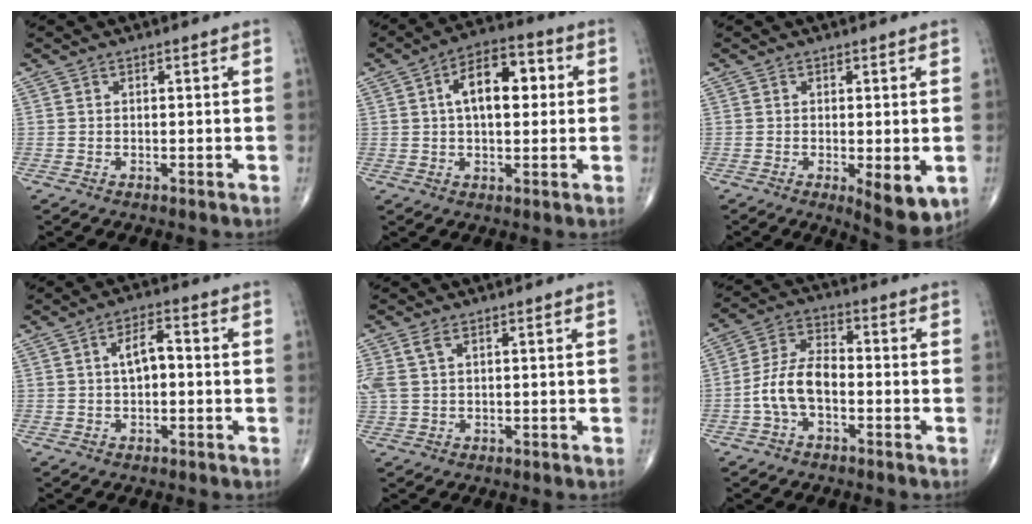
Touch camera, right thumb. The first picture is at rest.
{"total": 11.5, "force": [2.1, 6.1, 9.4], "torque": [-0.130, 0.021, 0.026]}
{"total": 6.8, "force": [-1.7, 2.3, 6.2], "torque": [-0.079, -0.019, -0.019]}
{"total": 5.0, "force": [0.3, 2.5, 4.3], "torque": [-0.072, 0.016, -0.002]}
{"total": 4.6, "force": [1.7, 2.4, 3.5], "torque": [-0.106, 0.013, 0.041]}
{"total": 8.7, "force": [-2.4, 4.8, 6.9], "torque": [-0.134, 0.033, -0.054]}